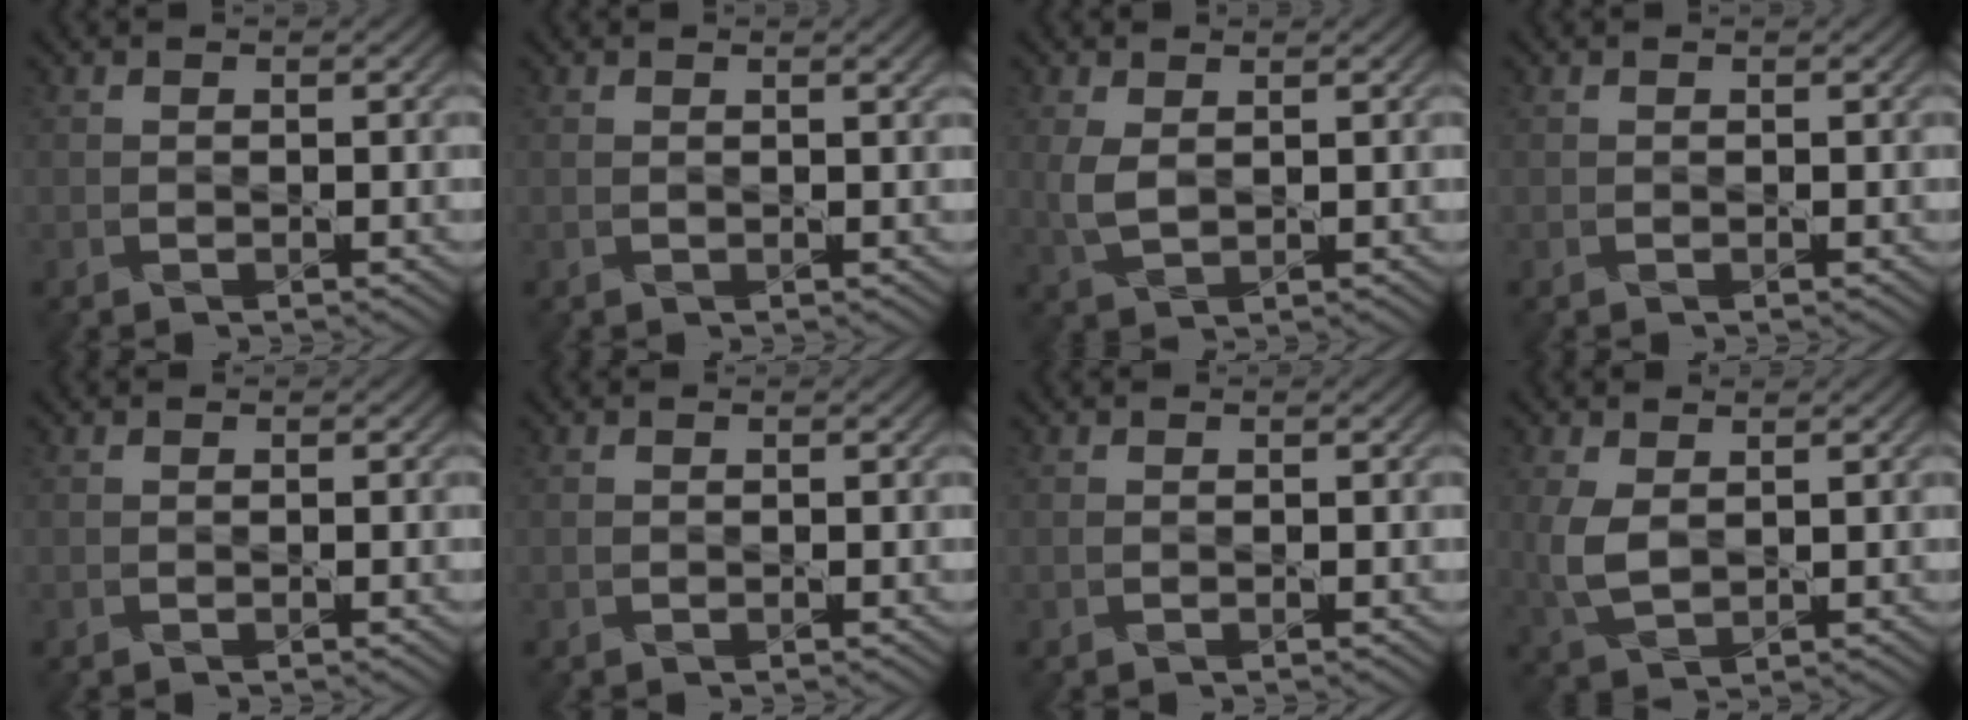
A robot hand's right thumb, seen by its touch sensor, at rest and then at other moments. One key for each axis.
{"total": 0.8, "fx": 0.5, "fy": 0.2, "fz": 0.6, "tx": -0.014, "ty": 0.002, "tz": 0.008}
{"total": 3.2, "fx": 0.8, "fy": 1.9, "fz": 2.5, "tx": -0.069, "ty": 0.003, "tz": 0.016}
{"total": 0.0}
{"total": 0.0}
{"total": 0.0}
{"total": 0.0}
{"total": 4.4, "fx": 0.8, "fy": 2.6, "fz": 3.4, "tx": -0.094, "ty": 0.000, "tz": 0.018}